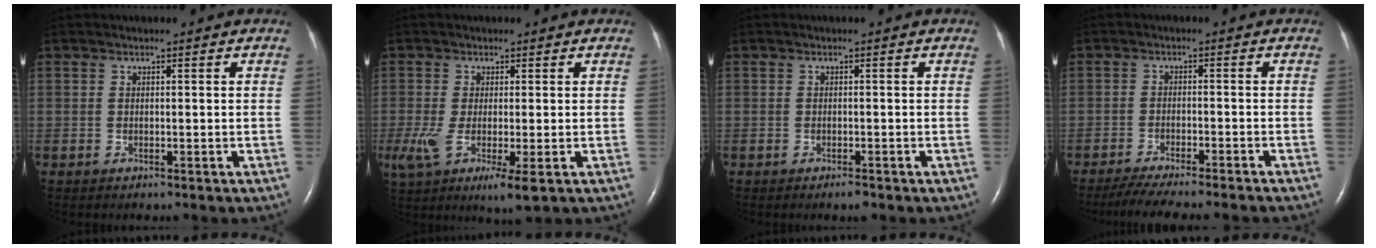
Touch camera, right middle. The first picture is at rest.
{"total": 8.2, "force": [-2.8, 1.7, 7.5], "torque": [-0.138, -0.025, -0.045]}
{"total": 0.9, "force": [-0.7, 0.1, 0.5], "torque": [-0.008, 0.000, -0.009]}
{"total": 10.3, "force": [-9.0, -0.1, 4.9], "torque": [-0.061, -0.022, -0.136]}